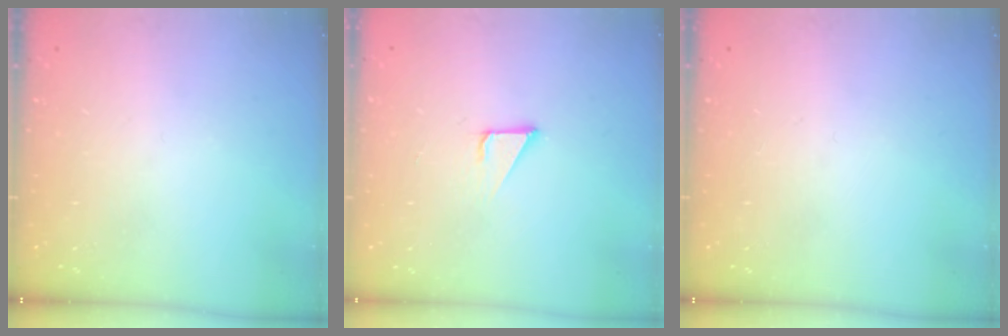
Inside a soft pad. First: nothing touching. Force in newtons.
{"total": 3.2, "press": 3.2, "slide": 0.1}
{"total": 0.0}